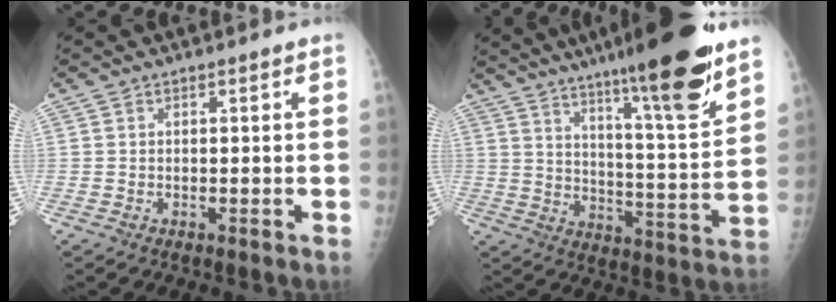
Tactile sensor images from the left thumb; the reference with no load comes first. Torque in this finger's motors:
{"motor_torque": [2.46, 1.25, 1.54, -1.21, 0.42]}